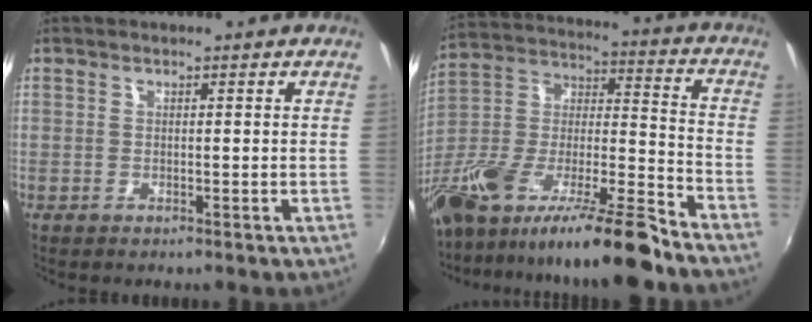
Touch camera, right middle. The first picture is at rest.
{"total": 24.4, "force": [-17.9, 3.0, 16.3], "torque": [-0.276, -0.026, -0.316]}